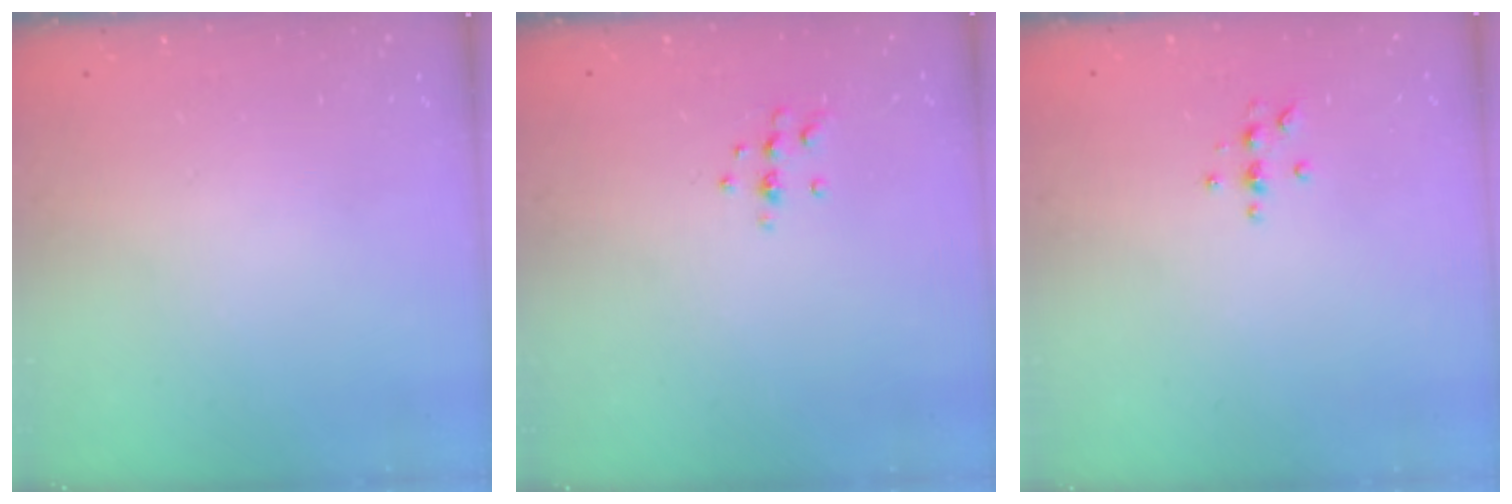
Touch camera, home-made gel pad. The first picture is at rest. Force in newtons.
{"total": 6.9, "press": 6.8, "slide": 1.2}
{"total": 4.6, "press": 4.6, "slide": 0.6}